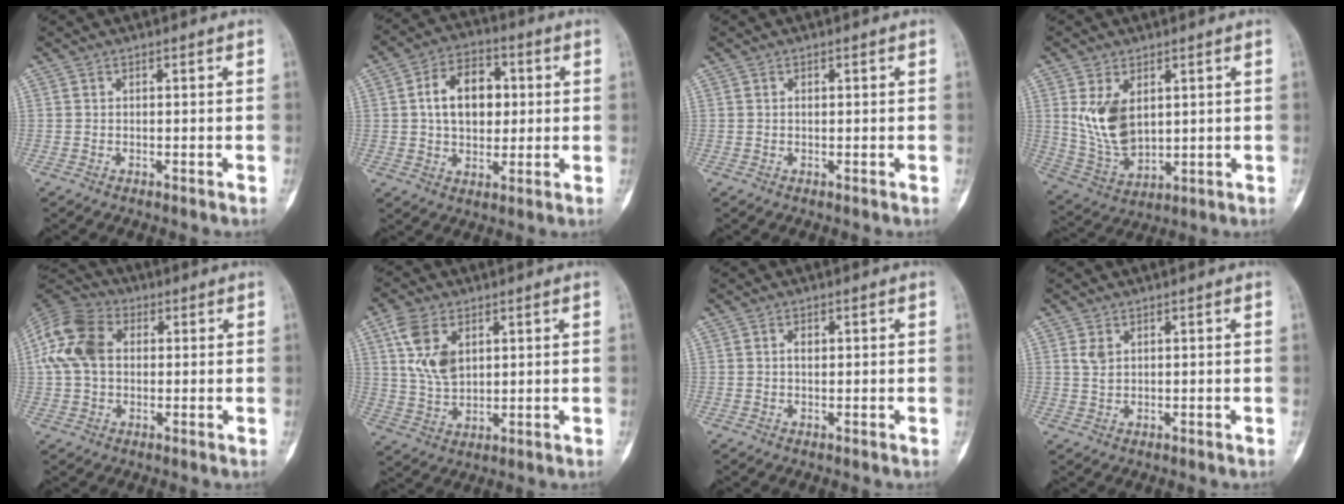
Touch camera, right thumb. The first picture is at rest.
{"total": 12.2, "force": [1.9, 8.2, 8.9], "torque": [-0.112, 0.009, 0.029]}
{"total": 0.6, "force": [0.2, 0.4, 0.5], "torque": [-0.006, 0.002, 0.003]}
{"total": 10.6, "force": [2.7, 6.5, 8.0], "torque": [-0.137, -0.018, 0.071]}
{"total": 12.2, "force": [1.8, 8.8, 8.3], "torque": [-0.163, 0.025, 0.026]}
{"total": 9.6, "force": [3.4, 5.8, 6.8], "torque": [-0.125, -0.008, 0.073]}
{"total": 1.6, "force": [0.4, 0.9, 1.2], "torque": [-0.017, 0.000, 0.006]}
{"total": 2.3, "force": [1.1, 1.4, 1.5], "torque": [-0.027, -0.004, 0.028]}